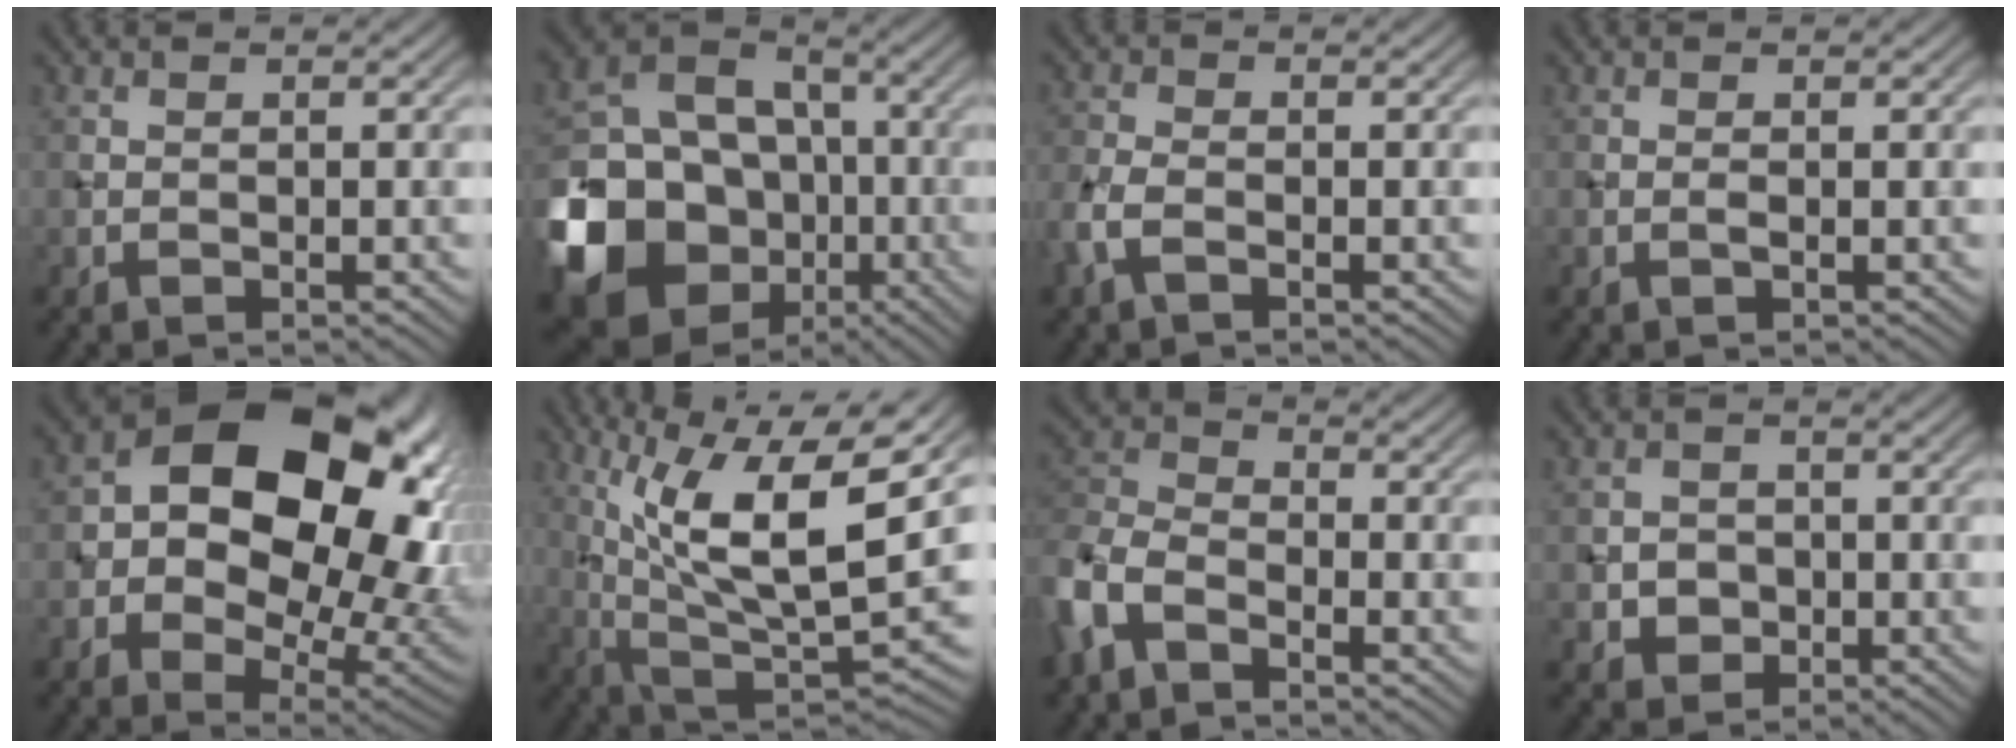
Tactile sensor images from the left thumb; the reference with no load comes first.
{"total": 19.2, "force": [-5.8, 15.7, 9.5], "torque": [-0.220, -0.036, -0.116]}
{"total": 3.4, "force": [-1.6, 1.6, 2.5], "torque": [-0.069, -0.002, -0.041]}
{"total": 0.6, "force": [0.0, -0.2, 0.5], "torque": [-0.013, 0.002, -0.002]}
{"total": 18.8, "force": [3.6, 12.8, 13.4], "torque": [-0.218, -0.020, 0.079]}
{"total": 15.5, "force": [5.2, 4.8, 13.8], "torque": [-0.262, 0.001, 0.104]}
{"total": 6.4, "force": [-3.9, 3.3, 3.9], "torque": [-0.100, 0.000, -0.100]}
{"total": 2.7, "force": [-0.7, 2.4, 1.0], "torque": [-0.017, 0.000, -0.016]}